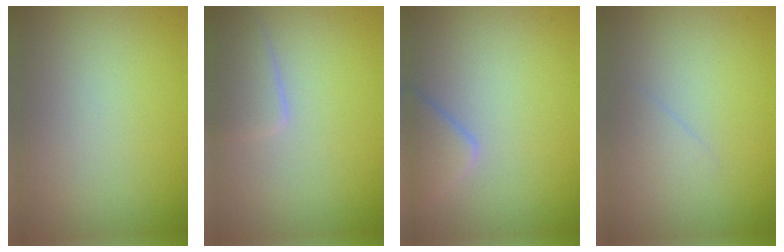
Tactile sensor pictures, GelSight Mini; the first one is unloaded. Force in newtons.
{"total": 2.6, "press": 2.5, "slide": 0.3}
{"total": 2.8, "press": 2.8, "slide": 0.1}
{"total": 0.8, "press": 0.8, "slide": 0.0}